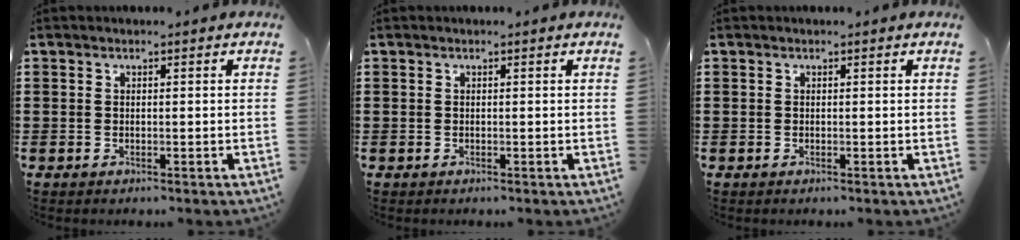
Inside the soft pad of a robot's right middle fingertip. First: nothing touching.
{"total": 0.0}
{"total": 0.0}